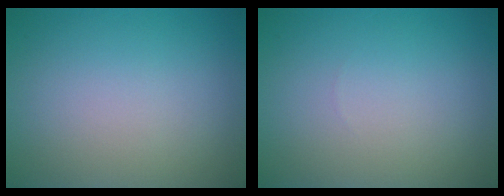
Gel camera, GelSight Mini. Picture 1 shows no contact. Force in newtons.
{"total": 0.0}